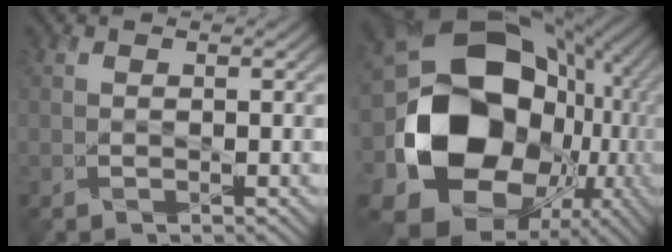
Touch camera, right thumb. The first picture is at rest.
{"total": 21.7, "force": [-2.6, 17.0, 13.2], "torque": [-0.295, -0.036, -0.027]}